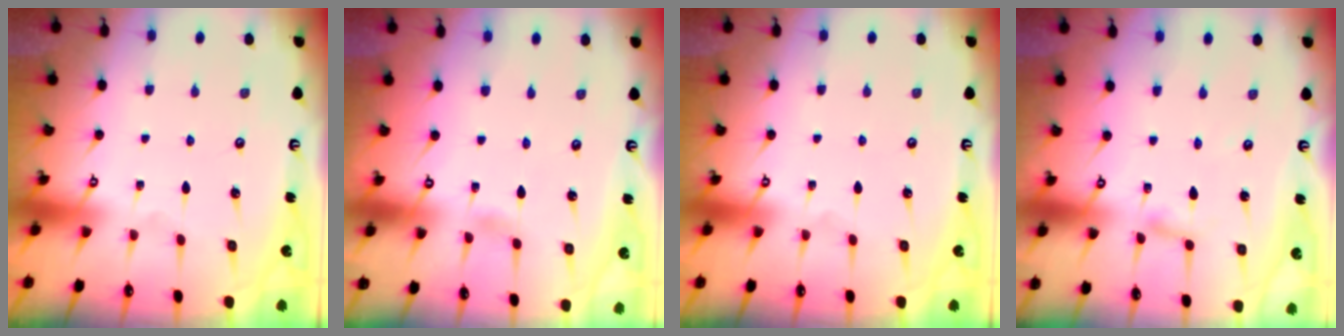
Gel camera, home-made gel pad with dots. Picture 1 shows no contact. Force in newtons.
{"total": 1.6, "press": 1.6, "slide": 0.2}
{"total": 0.0}
{"total": 2.0, "press": 2.0, "slide": 0.2}